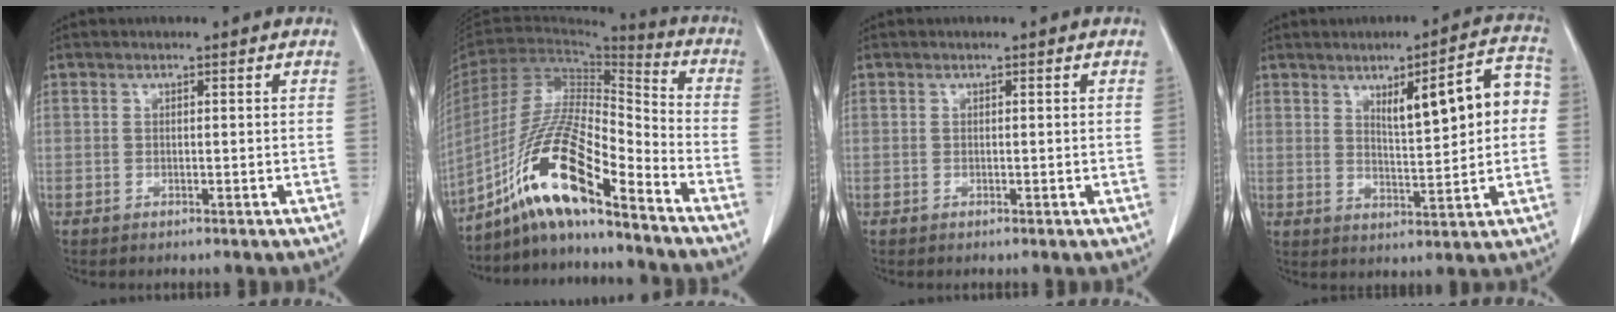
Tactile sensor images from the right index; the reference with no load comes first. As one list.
[{"total": 15.9, "force": [-10.9, 1.6, 11.5], "torque": [-0.222, 0.000, -0.201]}, {"total": 0.0}, {"total": 10.6, "force": [2.1, 2.2, 10.2], "torque": [-0.139, 0.023, 0.034]}]